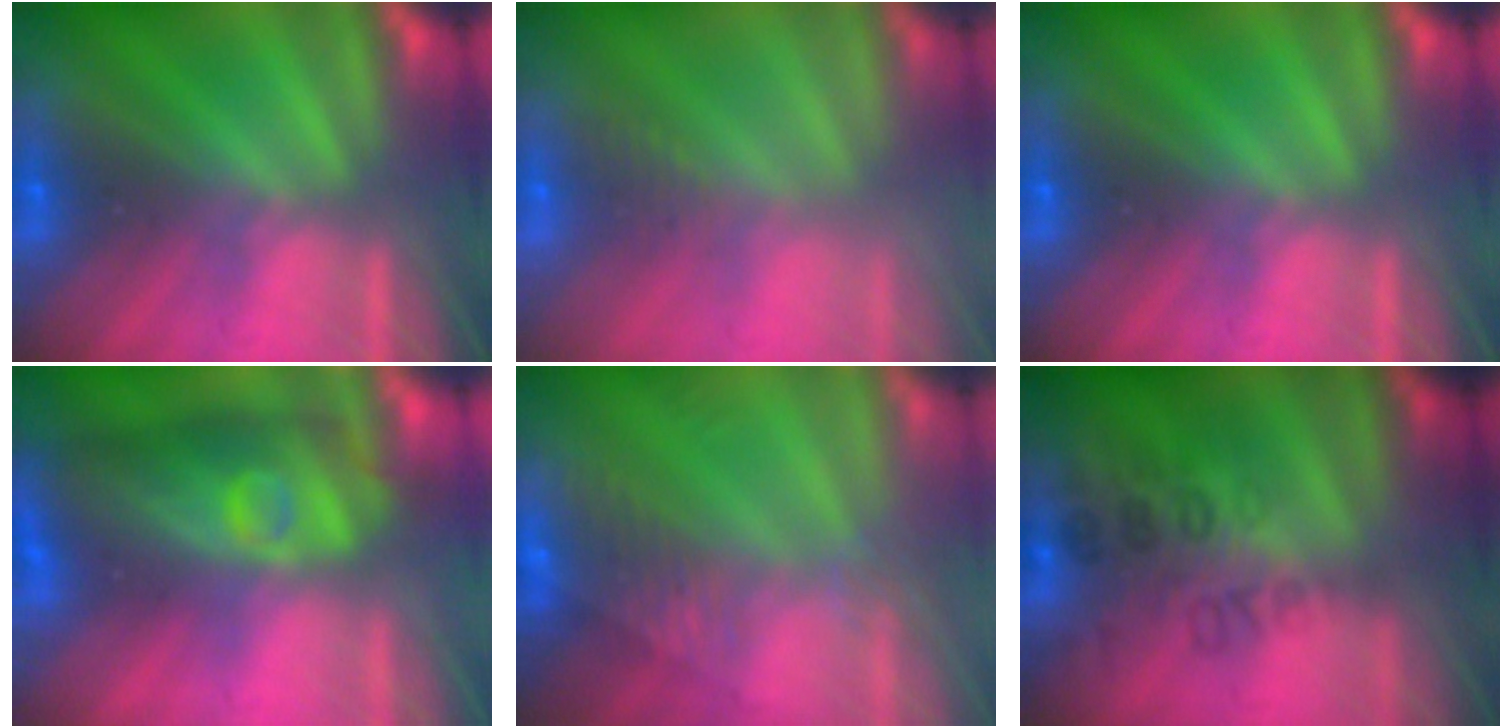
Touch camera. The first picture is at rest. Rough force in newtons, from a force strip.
{"total": 2.6}
{"total": 0.0}
{"total": 4.4}
{"total": 5.7}
{"total": 2.8}